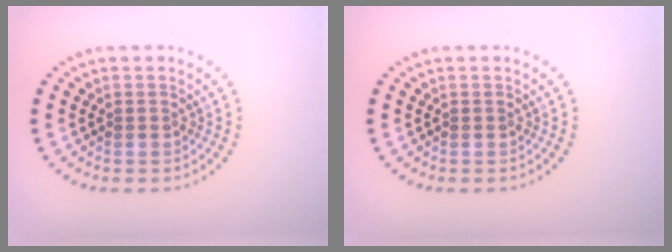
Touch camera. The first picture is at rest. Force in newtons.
{"total": 0.0}